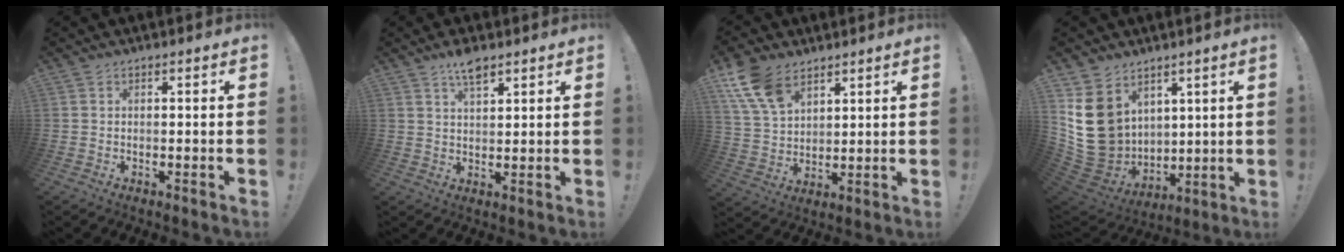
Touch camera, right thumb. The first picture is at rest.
{"total": 6.0, "force": [4.3, 1.8, 3.7], "torque": [-0.059, -0.023, 0.073]}
{"total": 12.3, "force": [7.7, 7.1, 6.5], "torque": [-0.131, -0.034, 0.152]}
{"total": 17.8, "force": [5.8, 14.7, 8.1], "torque": [-0.163, -0.036, 0.134]}